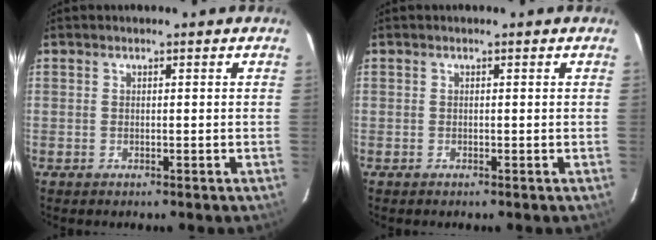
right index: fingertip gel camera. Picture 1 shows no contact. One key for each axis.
{"total": 0.0}